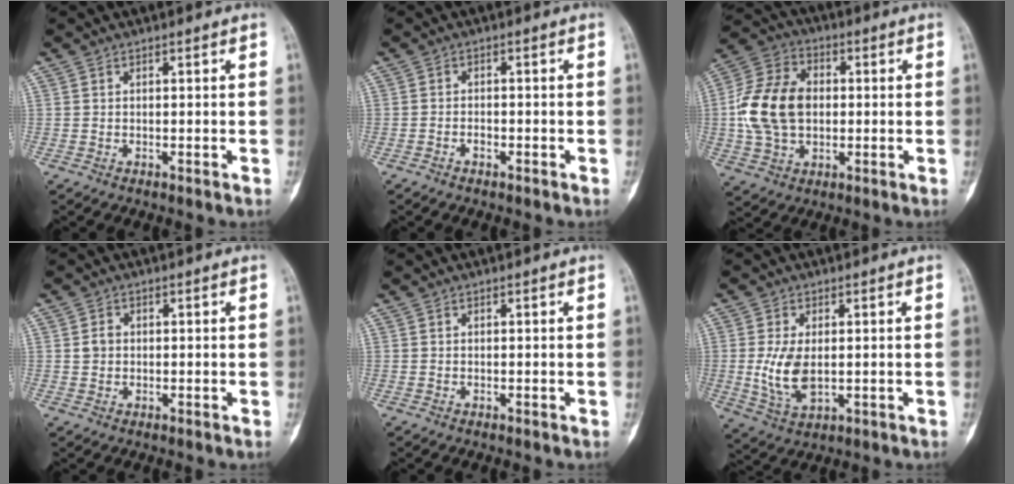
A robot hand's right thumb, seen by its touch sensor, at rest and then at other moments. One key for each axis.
{"total": 1.4, "fx": -0.8, "fy": 0.8, "fz": 0.7, "tx": -0.015, "ty": 0.007, "tz": -0.016}
{"total": 15.6, "fx": 0.2, "fy": 10.9, "fz": 11.1, "tx": -0.200, "ty": 0.020, "tz": 0.003}
{"total": 2.0, "fx": 0.1, "fy": 1.7, "fz": 1.0, "tx": -0.007, "ty": 0.004, "tz": 0.002}
{"total": 0.0}
{"total": 7.8, "fx": -0.1, "fy": 4.4, "fz": 6.5, "tx": -0.127, "ty": -0.011, "tz": 0.007}